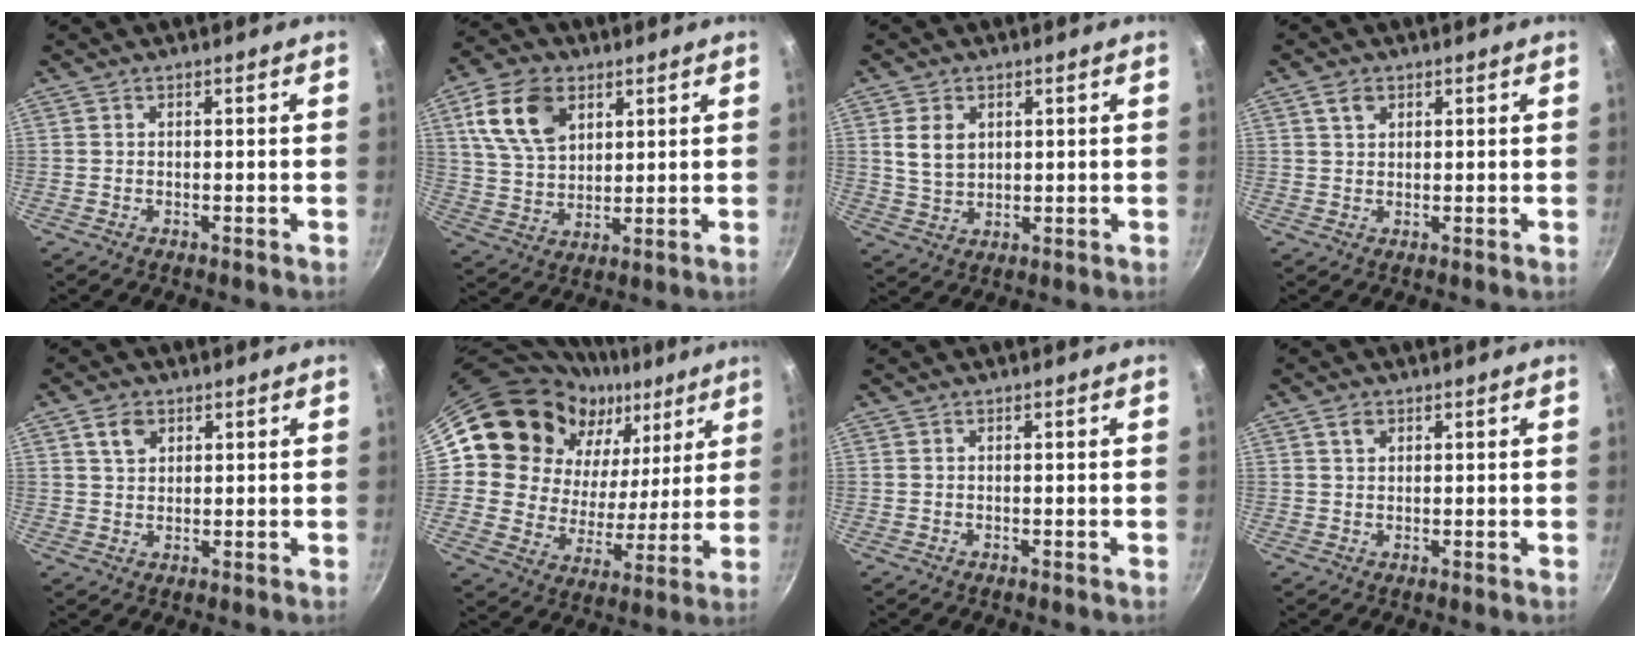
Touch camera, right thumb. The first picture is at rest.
{"total": 13.2, "force": [5.5, 8.5, 8.5], "torque": [-0.140, -0.010, 0.107]}
{"total": 5.6, "force": [1.8, 3.9, 3.6], "torque": [-0.056, -0.010, 0.039]}
{"total": 2.6, "force": [1.4, 1.7, 1.4], "torque": [-0.019, -0.002, 0.025]}
{"total": 3.9, "force": [1.9, 2.7, 2.2], "torque": [-0.029, -0.003, 0.036]}
{"total": 19.3, "force": [12.1, 12.6, 8.1], "torque": [-0.094, -0.073, 0.202]}
{"total": 0.0}
{"total": 2.0, "force": [1.1, 1.3, 1.1], "torque": [-0.016, -0.002, 0.018]}